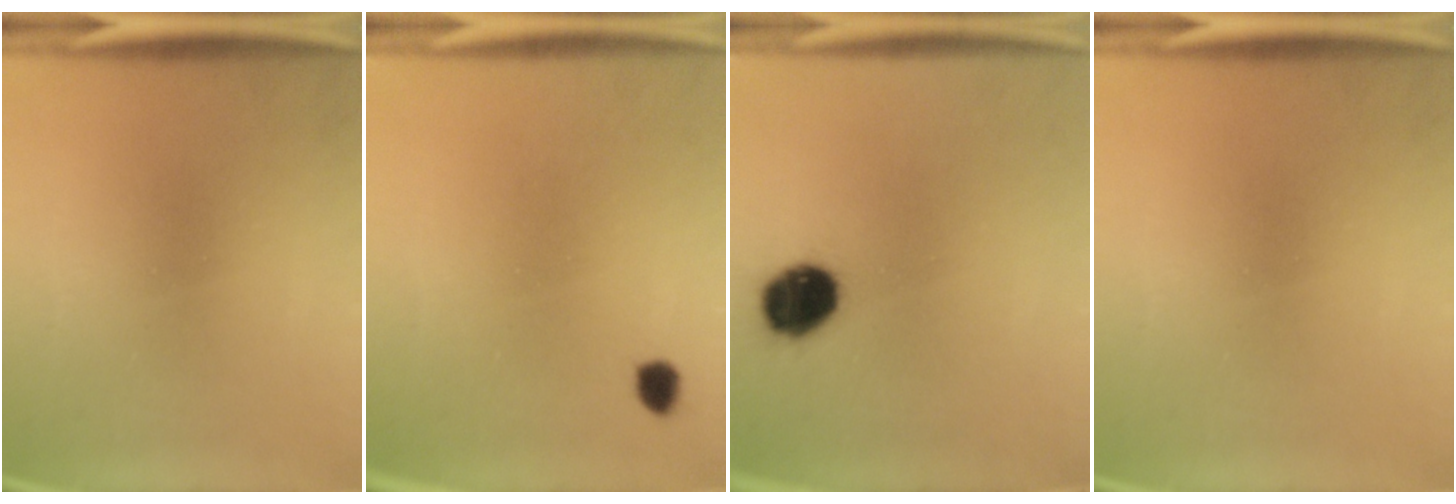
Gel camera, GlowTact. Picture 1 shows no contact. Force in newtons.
{"total": 1.9}
{"total": 10.8}
{"total": 0.0}